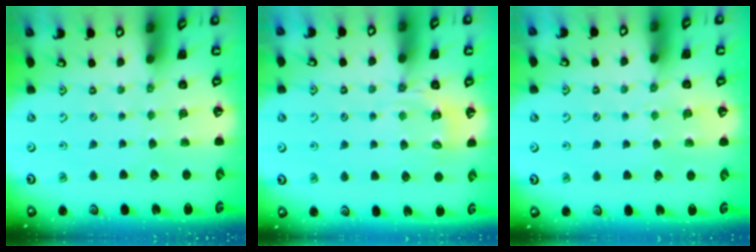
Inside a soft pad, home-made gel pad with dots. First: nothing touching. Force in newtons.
{"total": 8.6, "press": 8.5, "slide": 1.4}
{"total": 4.0, "press": 4.0, "slide": 0.8}